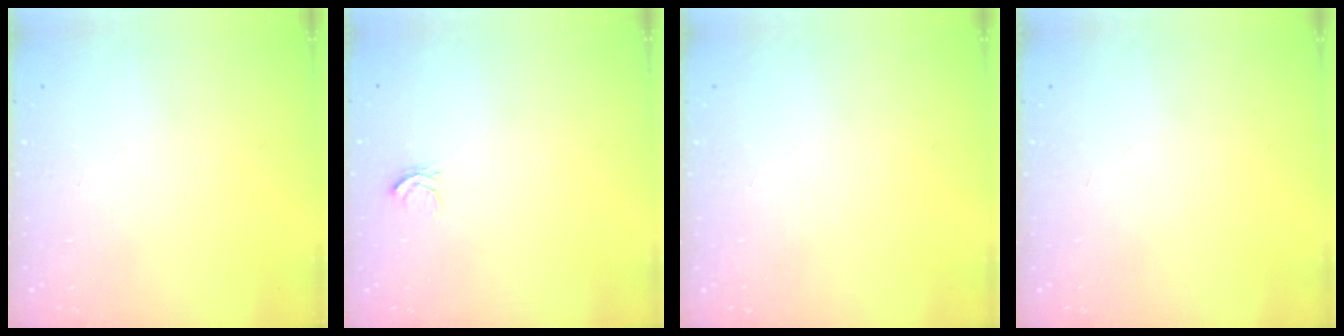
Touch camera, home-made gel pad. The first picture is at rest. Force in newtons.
{"total": 2.6, "press": 2.6, "slide": 0.2}
{"total": 0.0}
{"total": 0.0}